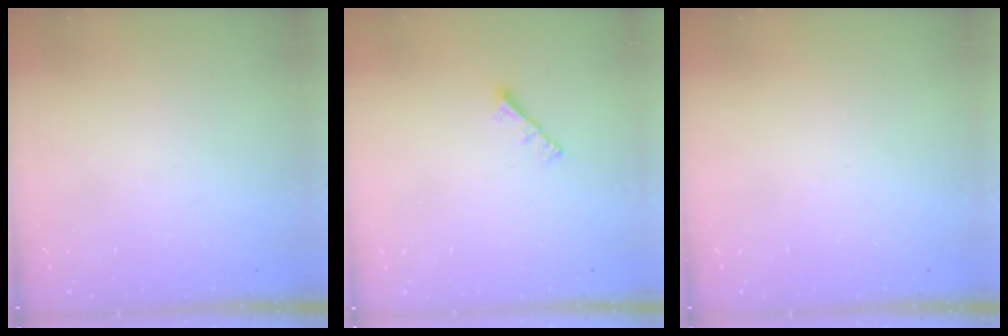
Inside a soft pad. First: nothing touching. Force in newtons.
{"total": 2.0, "press": 2.0, "slide": 0.5}
{"total": 0.0}